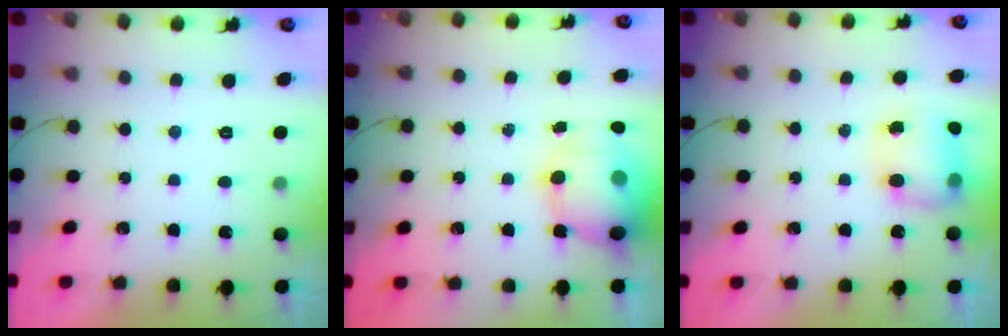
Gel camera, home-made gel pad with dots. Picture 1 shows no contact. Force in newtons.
{"total": 13.4, "press": 12.9, "slide": 3.5}
{"total": 8.3, "press": 8.2, "slide": 1.0}